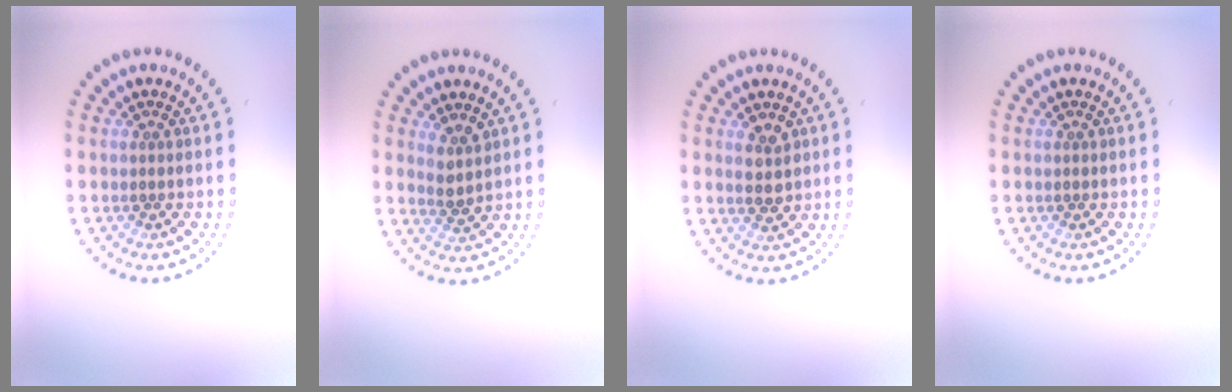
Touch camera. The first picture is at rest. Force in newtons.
{"total": 2.0, "press": 1.7, "slide": 1.1}
{"total": 2.3, "press": 2.3, "slide": 0.6}
{"total": 0.0}